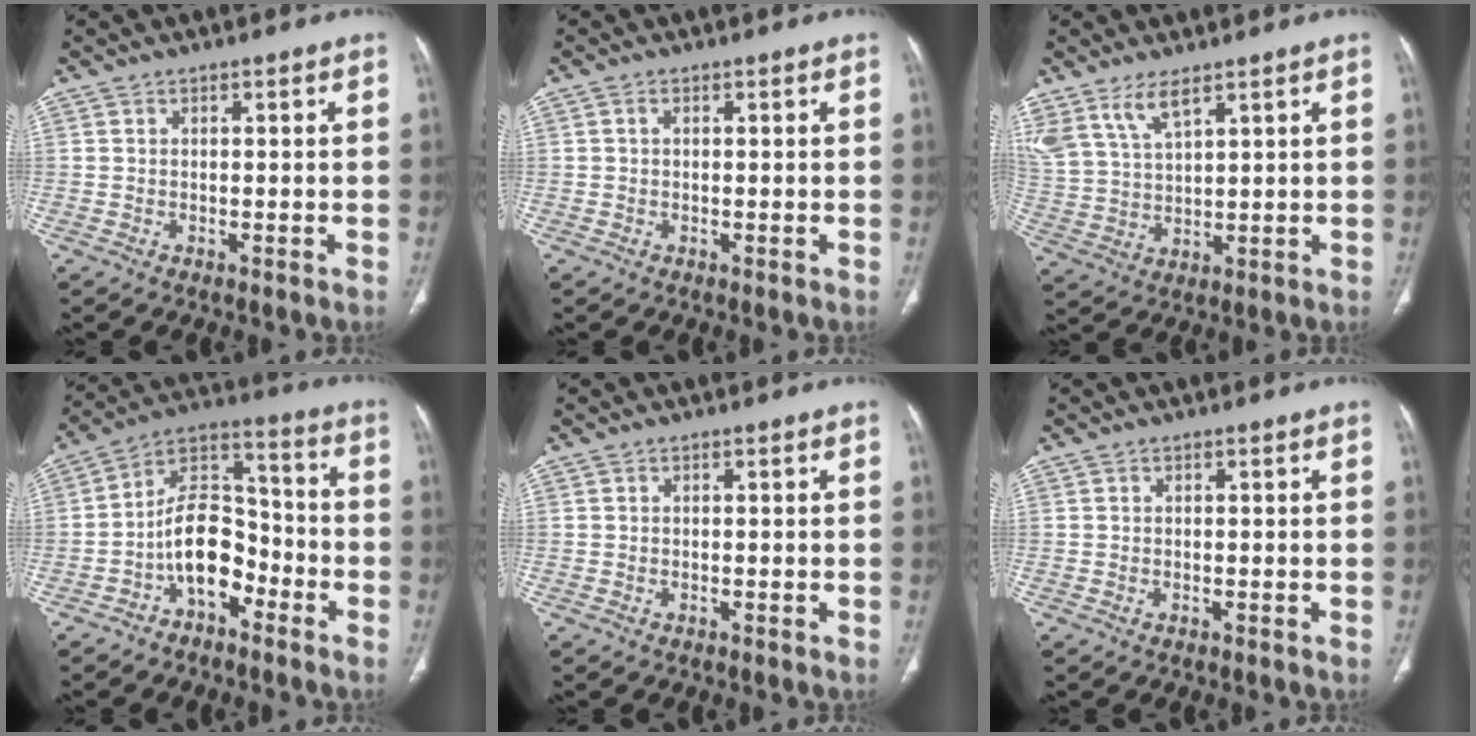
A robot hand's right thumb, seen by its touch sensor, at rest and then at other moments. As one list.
[{"total": 0.8, "force": [0.1, 0.5, 0.5], "torque": [-0.009, 0.004, 0.001]}, {"total": 8.1, "force": [5.5, 2.9, 5.1], "torque": [-0.107, -0.016, 0.122]}, {"total": 12.3, "force": [-5.1, 7.6, 8.3], "torque": [-0.120, 0.066, -0.097]}, {"total": 0.0}, {"total": 0.0}]